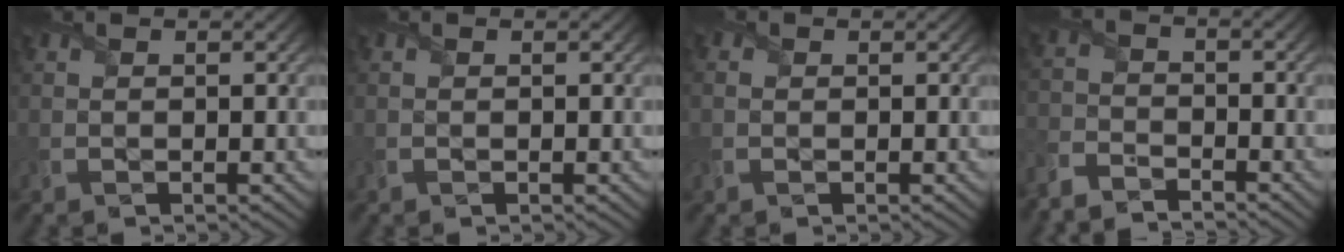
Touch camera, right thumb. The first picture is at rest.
{"total": 0.0}
{"total": 1.3, "force": [0.0, 1.3, 0.4], "torque": [-0.021, 0.002, -0.003]}
{"total": 4.8, "force": [-4.6, 0.9, 0.9], "torque": [-0.027, -0.009, -0.109]}